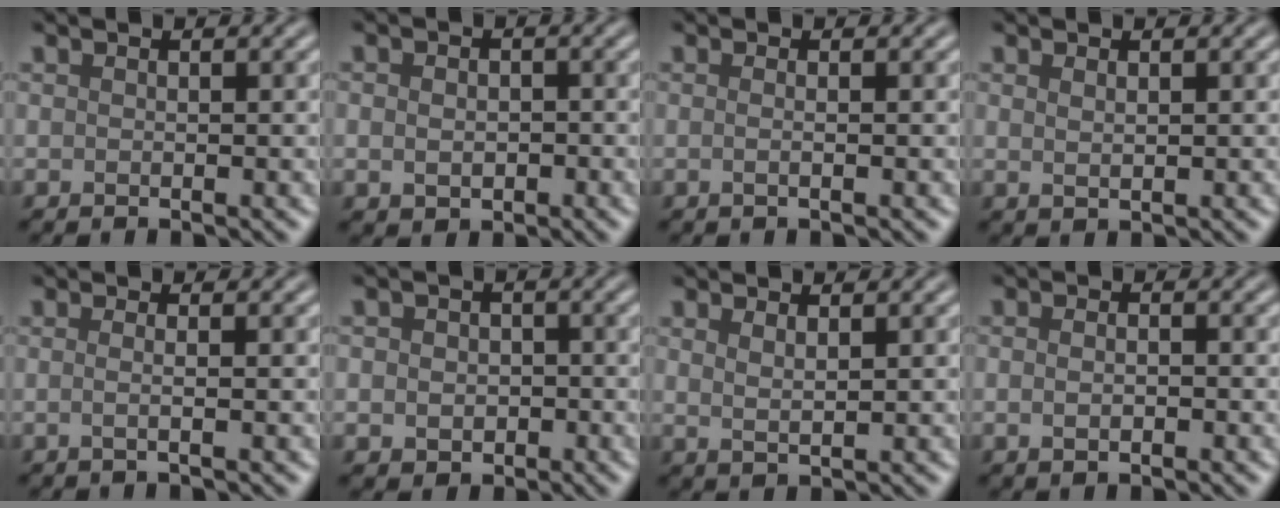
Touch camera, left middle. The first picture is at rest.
{"total": 2.2, "force": [-0.3, 1.8, 1.4], "torque": [-0.014, -0.006, -0.005]}
{"total": 1.1, "force": [0.0, 0.5, 1.0], "torque": [-0.012, -0.008, -0.011]}
{"total": 0.8, "force": [0.4, 0.3, 0.6], "torque": [-0.014, -0.002, 0.011]}
{"total": 1.8, "force": [0.0, 0.8, 1.6], "torque": [-0.014, -0.006, -0.019]}
{"total": 3.3, "force": [-0.4, 2.9, 1.5], "torque": [-0.003, -0.003, -0.018]}
{"total": 1.4, "force": [0.8, 0.4, 1.1], "torque": [-0.021, -0.005, 0.018]}
{"total": 2.5, "force": [-0.2, 1.5, 2.0], "torque": [-0.019, 0.004, -0.012]}